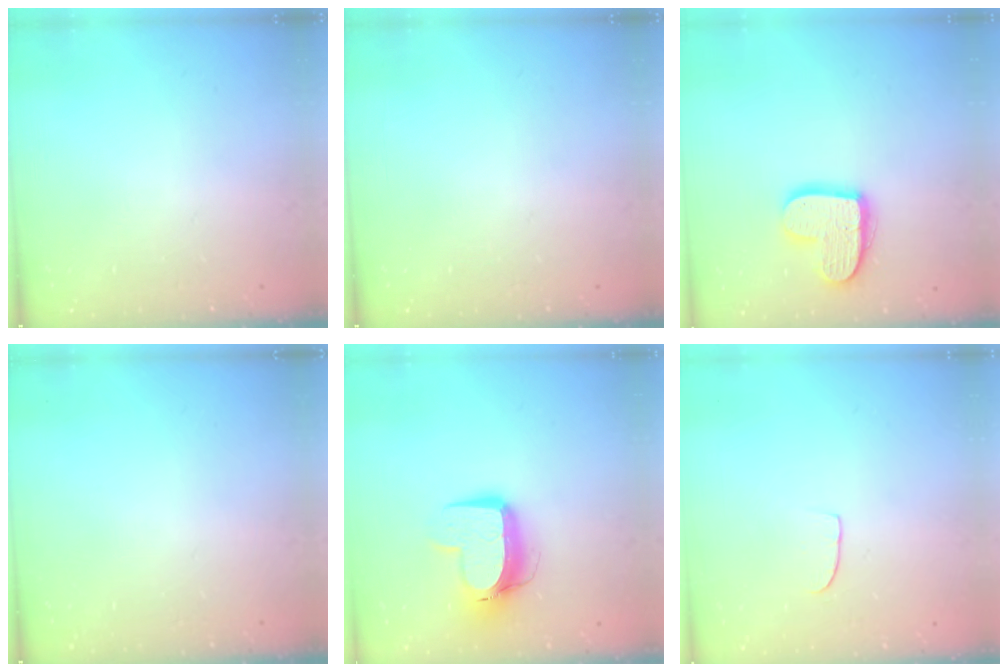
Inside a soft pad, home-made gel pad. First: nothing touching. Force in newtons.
{"total": 0.0}
{"total": 13.2, "press": 13.1, "slide": 0.7}
{"total": 0.0}
{"total": 12.3, "press": 12.3, "slide": 1.3}
{"total": 5.2, "press": 5.2, "slide": 0.3}